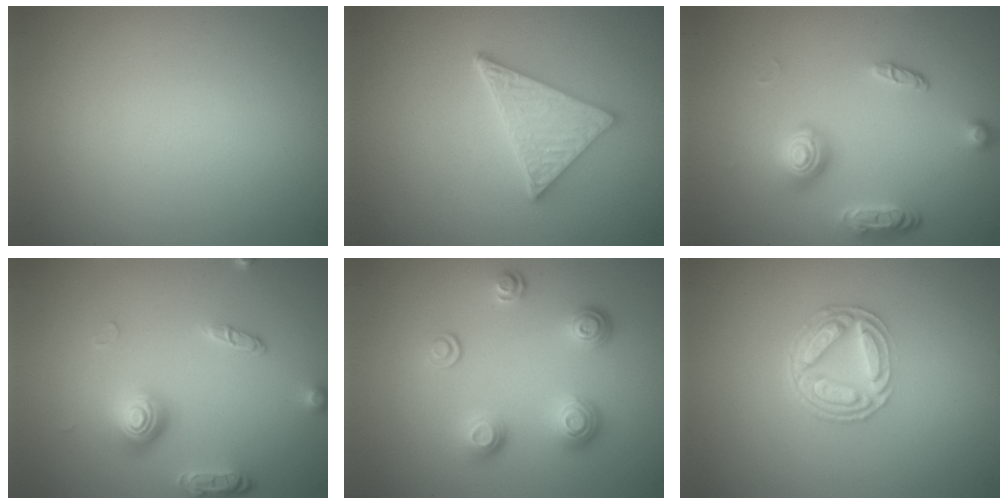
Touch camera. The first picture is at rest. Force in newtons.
{"total": 4.6, "press": 3.7, "slide": 2.8}
{"total": 3.9, "press": 2.9, "slide": 2.7}
{"total": 4.0, "press": 2.9, "slide": 2.7}
{"total": 3.6, "press": 2.8, "slide": 2.2}
{"total": 5.0, "press": 3.7, "slide": 3.3}